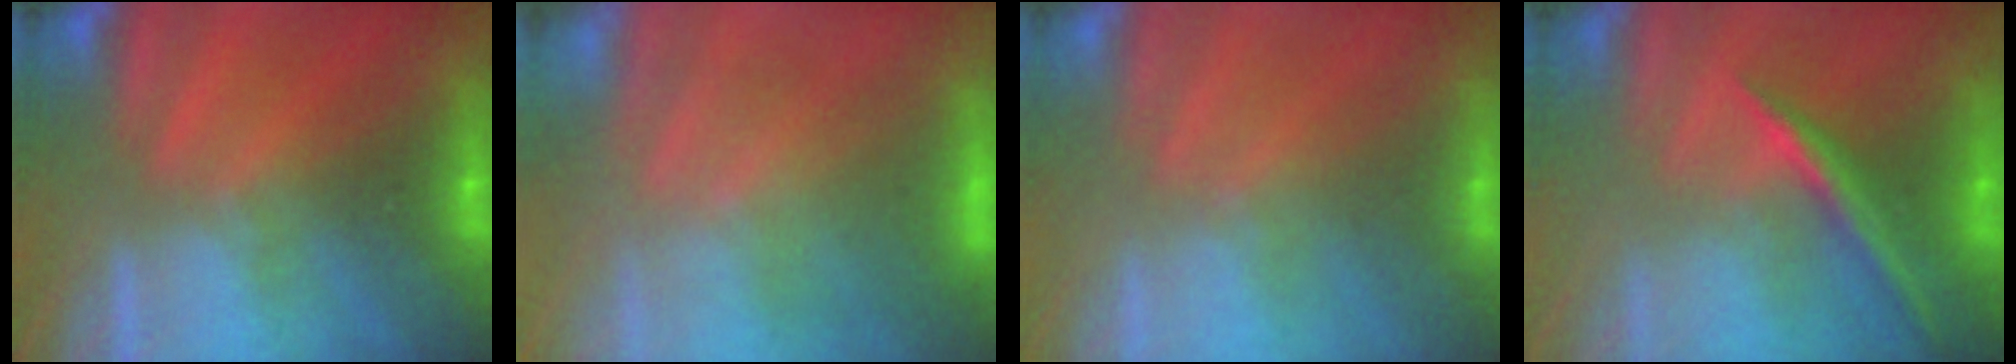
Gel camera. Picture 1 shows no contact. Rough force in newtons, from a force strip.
{"total": 4.7}
{"total": 1.8}
{"total": 1.5}